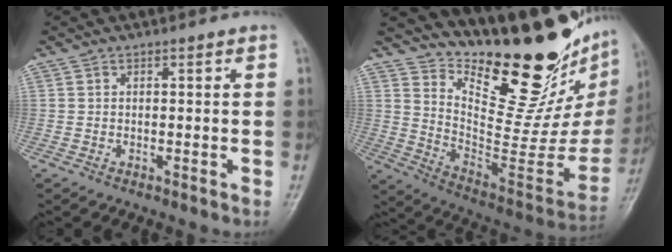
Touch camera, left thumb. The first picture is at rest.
{"total": 28.7, "force": [20.1, 9.6, 18.1], "torque": [-0.233, -0.134, 0.309]}